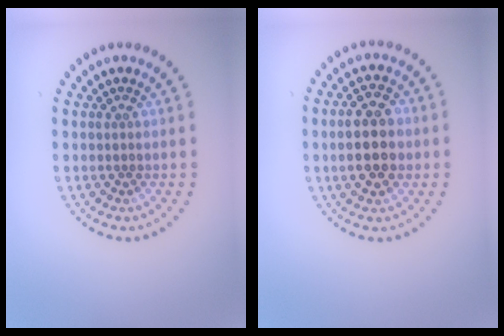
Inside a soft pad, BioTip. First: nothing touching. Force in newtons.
{"total": 5.1, "press": 5.1, "slide": 0.3}